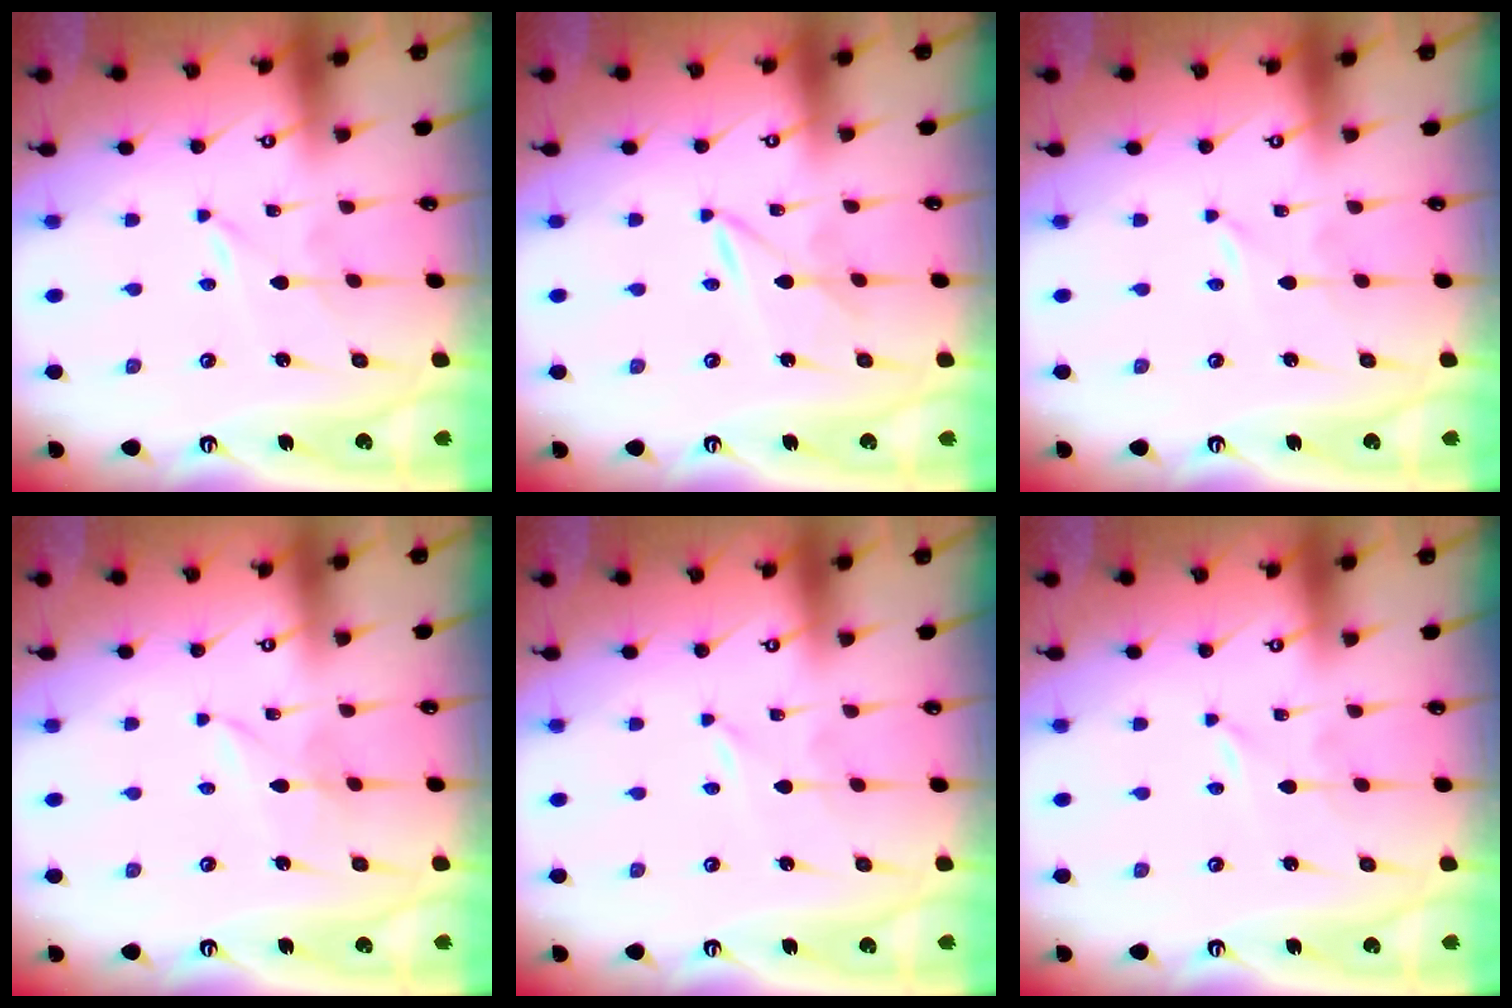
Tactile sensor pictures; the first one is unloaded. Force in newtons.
{"total": 1.6, "press": 1.6, "slide": 0.1}
{"total": 0.0}
{"total": 2.6, "press": 2.6, "slide": 0.3}
{"total": 0.0}
{"total": 0.0}